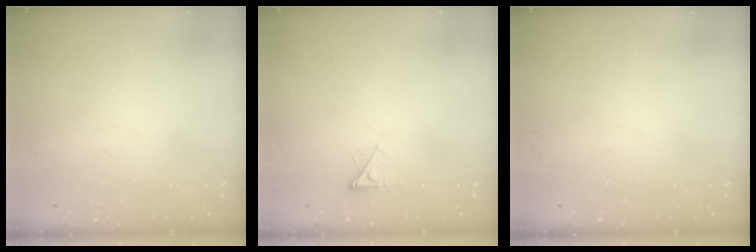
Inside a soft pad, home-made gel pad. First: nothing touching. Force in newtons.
{"total": 2.6, "press": 2.6, "slide": 0.4}
{"total": 0.0}